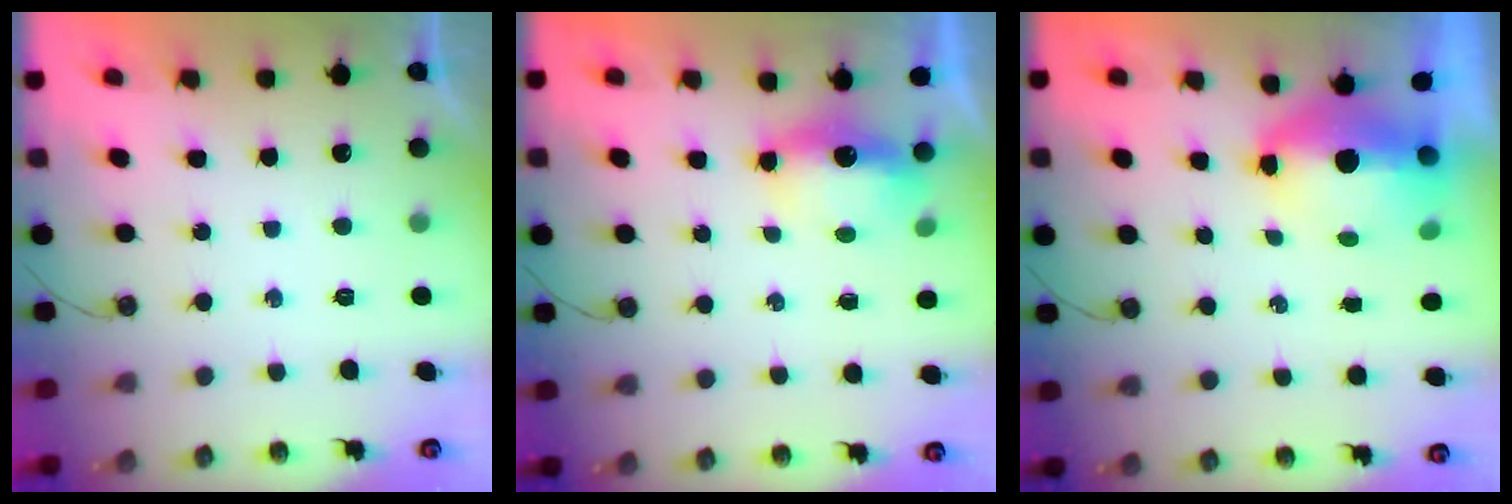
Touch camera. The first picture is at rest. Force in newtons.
{"total": 10.4, "press": 7.4, "slide": 7.4}
{"total": 12.9, "press": 9.3, "slide": 9.0}